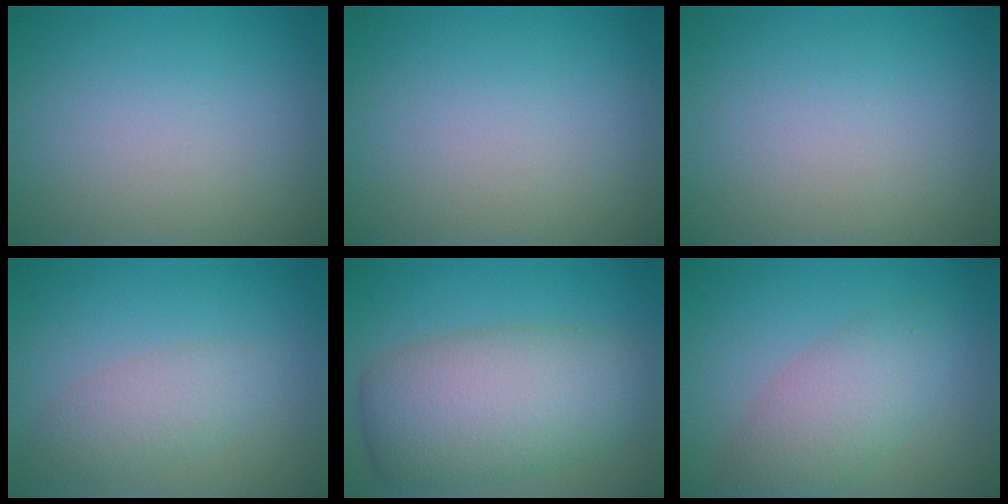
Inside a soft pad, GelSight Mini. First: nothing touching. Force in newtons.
{"total": 0.0}
{"total": 0.0}
{"total": 2.8, "press": 2.8, "slide": 0.0}
{"total": 8.8, "press": 8.8, "slide": 0.4}
{"total": 4.3, "press": 4.3, "slide": 0.1}